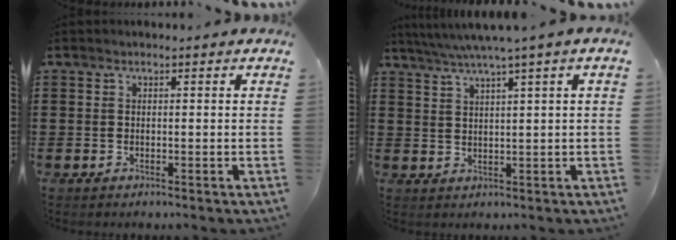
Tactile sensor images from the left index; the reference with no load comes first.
{"total": 3.2, "force": [2.0, -0.6, 2.4], "torque": [-0.051, -0.007, 0.033]}